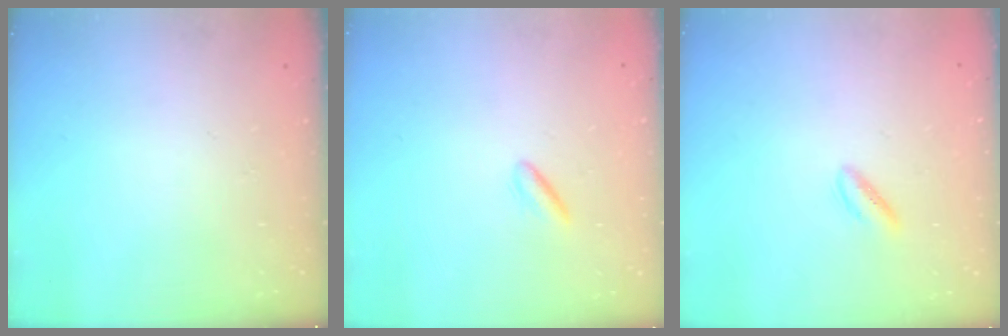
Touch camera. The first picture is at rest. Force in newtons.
{"total": 1.9, "press": 1.7, "slide": 0.9}
{"total": 2.7, "press": 2.5, "slide": 1.0}